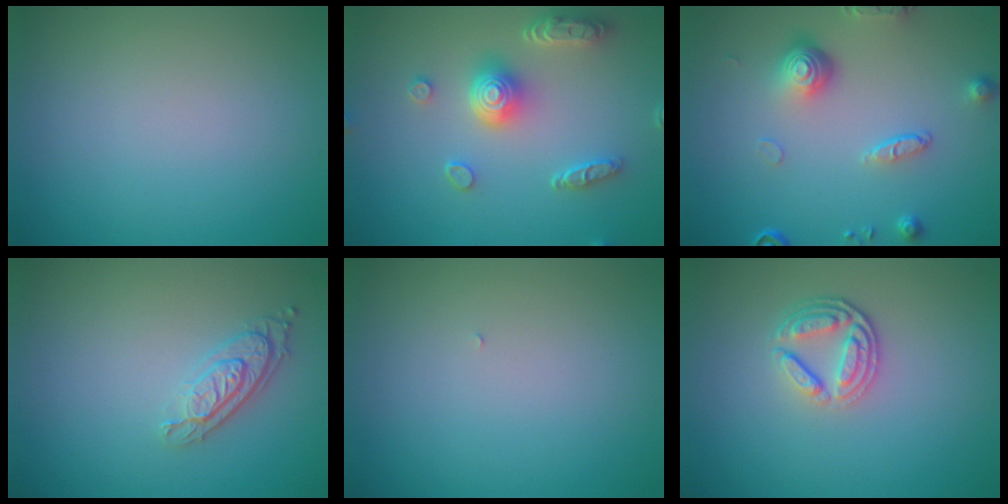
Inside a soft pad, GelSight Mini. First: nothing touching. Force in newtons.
{"total": 5.0, "press": 4.0, "slide": 3.0}
{"total": 4.6, "press": 3.2, "slide": 3.3}
{"total": 3.0, "press": 2.3, "slide": 1.9}
{"total": 0.0}
{"total": 3.4, "press": 2.7, "slide": 2.0}